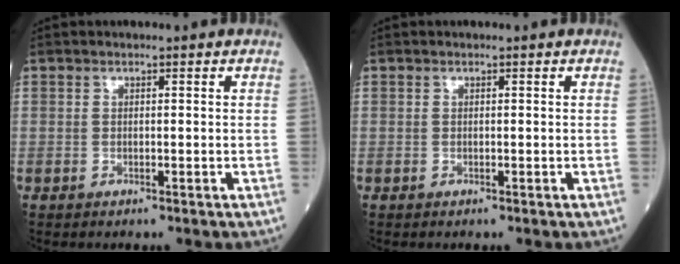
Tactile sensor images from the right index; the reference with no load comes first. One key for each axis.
{"total": 0.0}